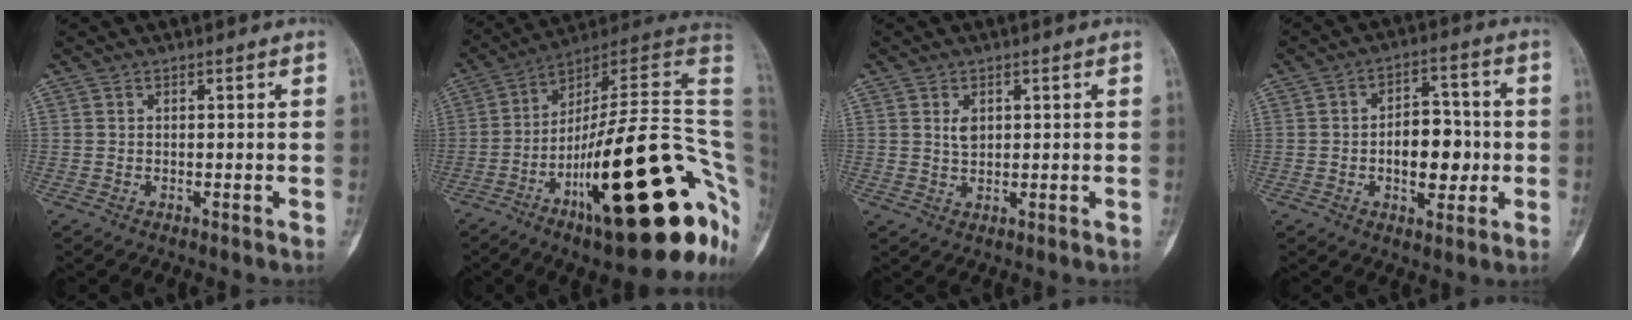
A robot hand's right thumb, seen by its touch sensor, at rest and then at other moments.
{"total": 33.0, "force": [-8.7, 8.7, 30.7], "torque": [-0.355, 0.063, -0.130]}
{"total": 2.5, "force": [0.8, 1.7, 1.7], "torque": [-0.023, -0.005, 0.017]}
{"total": 10.3, "force": [-1.2, 6.2, 8.2], "torque": [-0.087, 0.020, -0.018]}